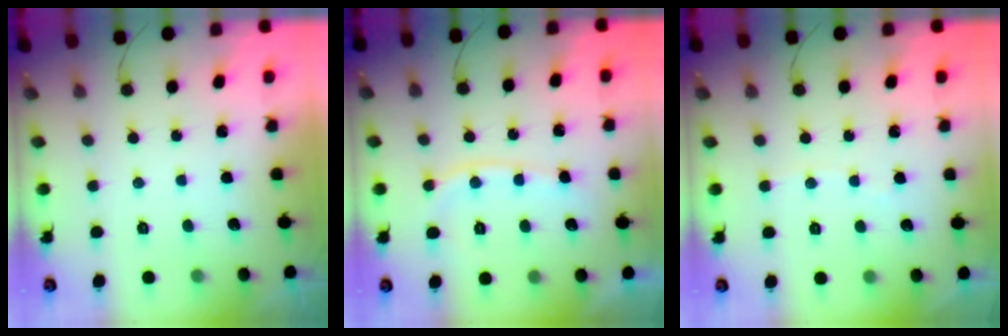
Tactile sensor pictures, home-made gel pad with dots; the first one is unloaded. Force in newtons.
{"total": 9.7, "press": 9.7, "slide": 1.3}
{"total": 2.0, "press": 2.0, "slide": 0.3}